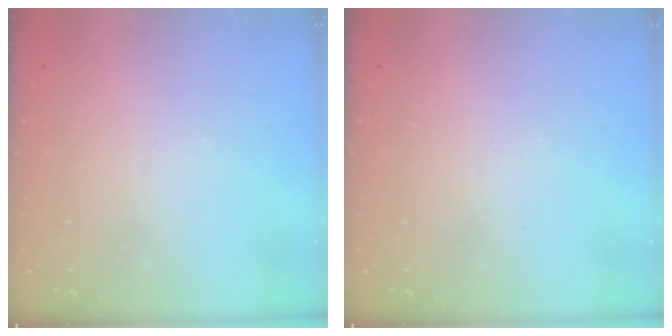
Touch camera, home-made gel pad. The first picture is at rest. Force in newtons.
{"total": 0.0}